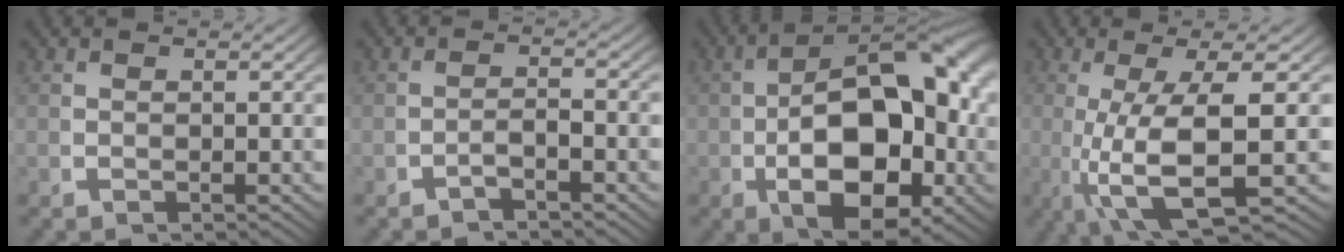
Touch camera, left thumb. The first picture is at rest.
{"total": 1.8, "force": [-1.5, 0.4, 0.9], "torque": [-0.021, -0.006, -0.024]}
{"total": 17.4, "force": [-1.1, 10.1, 14.1], "torque": [-0.229, -0.047, 0.003]}
{"total": 10.5, "force": [-2.0, 3.6, 9.7], "torque": [-0.223, -0.042, -0.001]}